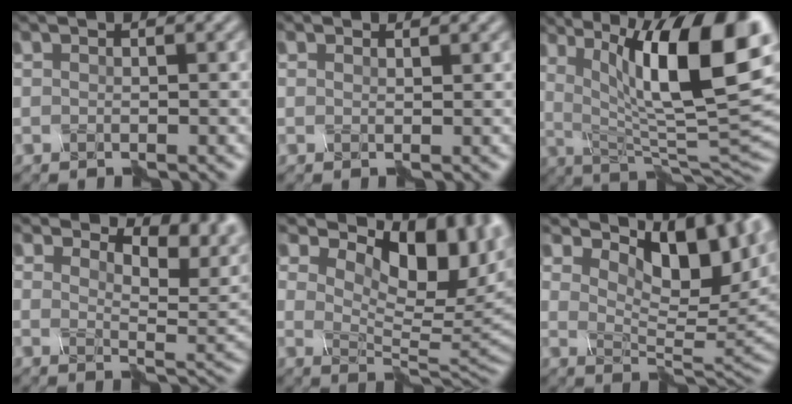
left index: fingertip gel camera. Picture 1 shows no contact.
{"total": 0.8, "force": [0.7, 0.4, -0.1], "torque": [-0.004, -0.003, 0.010]}
{"total": 13.9, "force": [4.3, 3.5, 12.7], "torque": [-0.191, -0.003, 0.074]}
{"total": 7.1, "force": [4.8, 2.8, 4.4], "torque": [-0.068, 0.005, 0.076]}
{"total": 12.2, "force": [5.8, 6.0, 8.9], "torque": [-0.128, 0.022, 0.082]}
{"total": 9.3, "force": [5.0, 4.1, 6.6], "torque": [-0.105, 0.005, 0.082]}